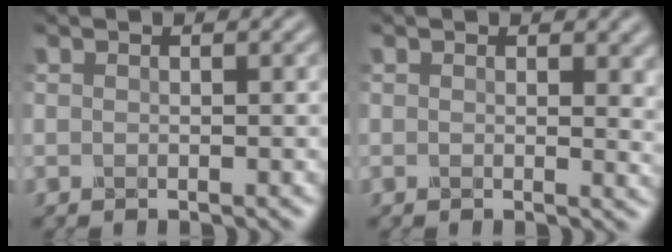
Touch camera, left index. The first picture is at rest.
{"total": 3.2, "force": [0.3, 1.7, 2.7], "torque": [-0.043, -0.004, 0.002]}